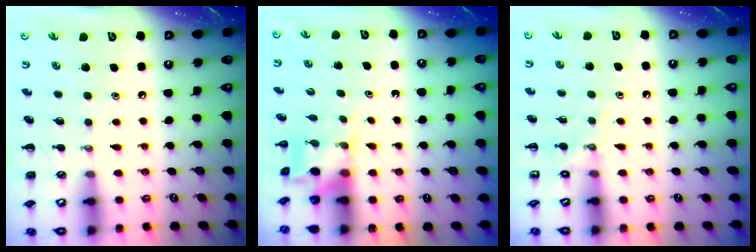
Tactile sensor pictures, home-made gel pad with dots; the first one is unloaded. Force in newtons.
{"total": 2.5, "press": 2.5, "slide": 0.5}
{"total": 6.9, "press": 6.6, "slide": 1.8}